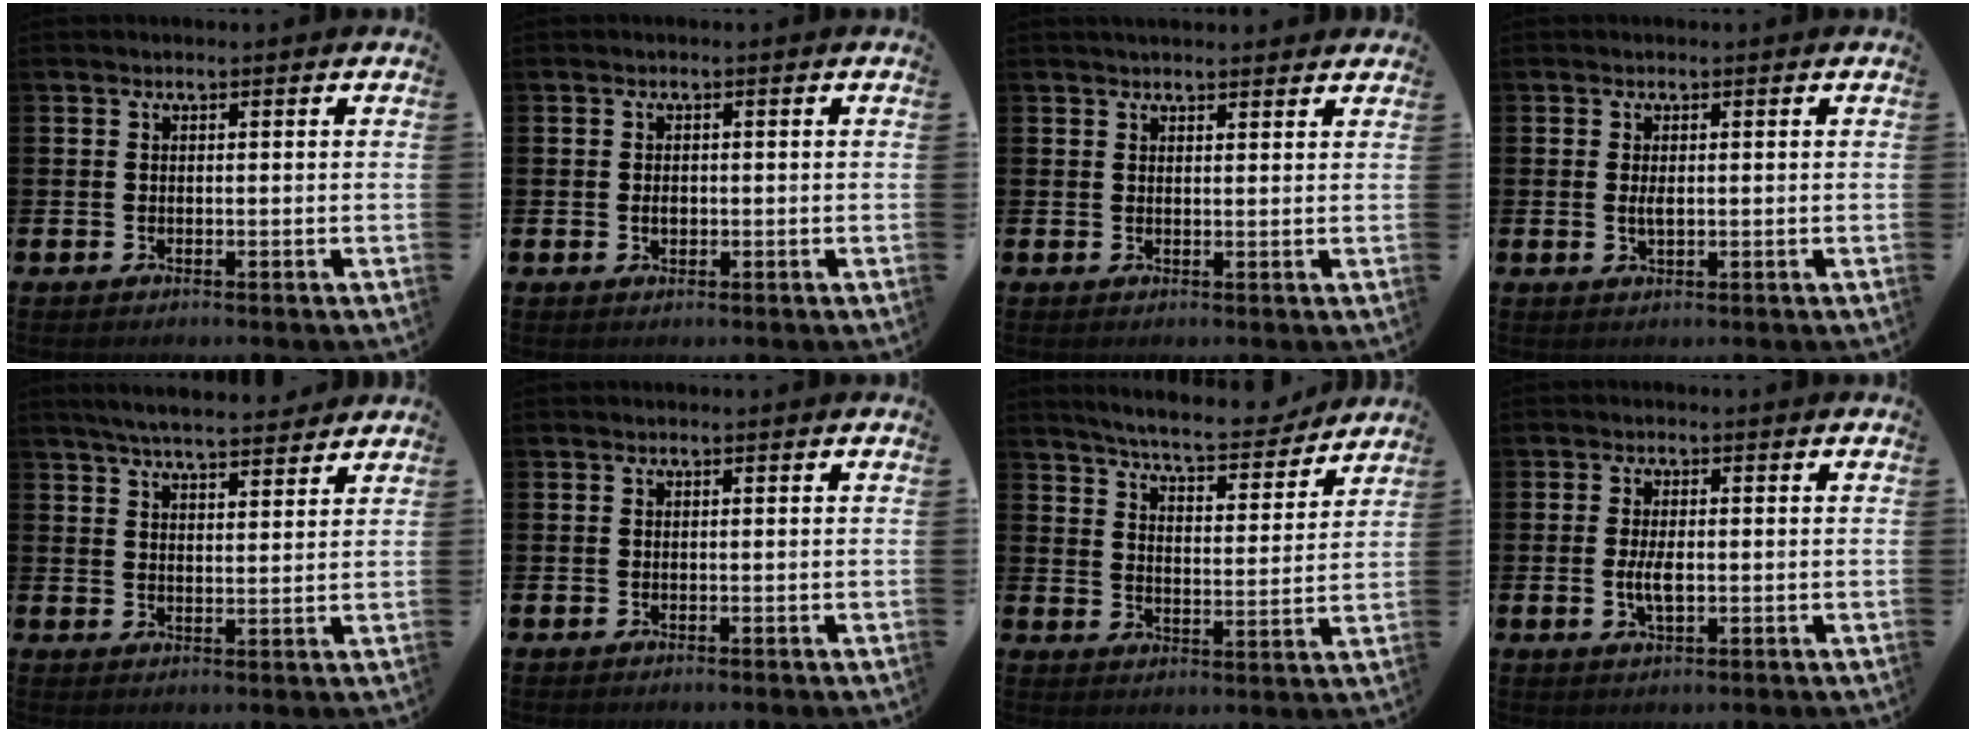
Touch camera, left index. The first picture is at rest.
{"total": 1.3, "force": [-0.1, 0.9, 0.9], "torque": [-0.017, 0.006, -0.004]}
{"total": 2.1, "force": [2.1, 0.3, 0.2], "torque": [0.001, -0.009, 0.037]}
{"total": 1.5, "force": [0.2, 0.6, 1.4], "torque": [-0.026, 0.002, 0.001]}
{"total": 5.6, "force": [5.4, 0.4, 1.3], "torque": [-0.033, -0.024, 0.097]}
{"total": 0.0}
{"total": 7.0, "force": [6.7, 0.5, 2.0], "torque": [-0.057, -0.046, 0.114]}
{"total": 3.4, "force": [-0.2, 1.4, 3.1], "torque": [-0.048, -0.002, -0.007]}